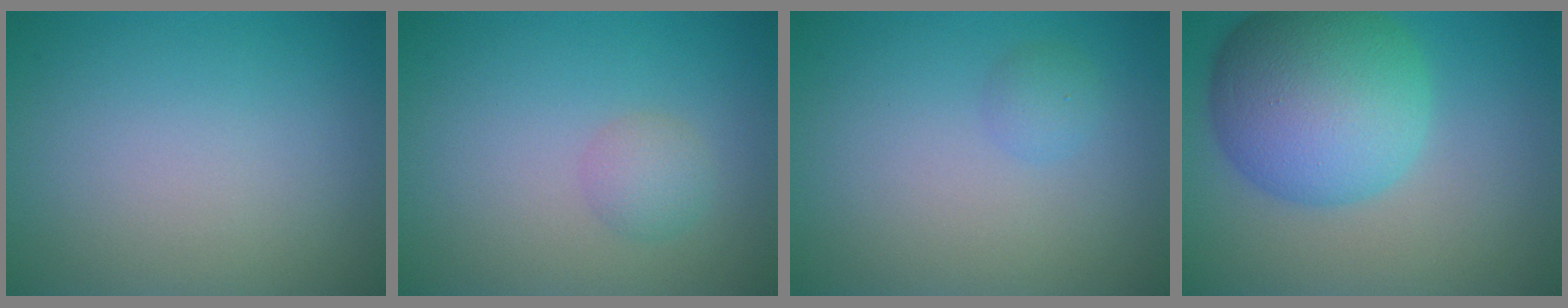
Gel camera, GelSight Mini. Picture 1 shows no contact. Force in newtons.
{"total": 1.6, "press": 1.6, "slide": 0.0}
{"total": 1.1, "press": 1.1, "slide": 0.1}
{"total": 10.6, "press": 10.6, "slide": 0.2}